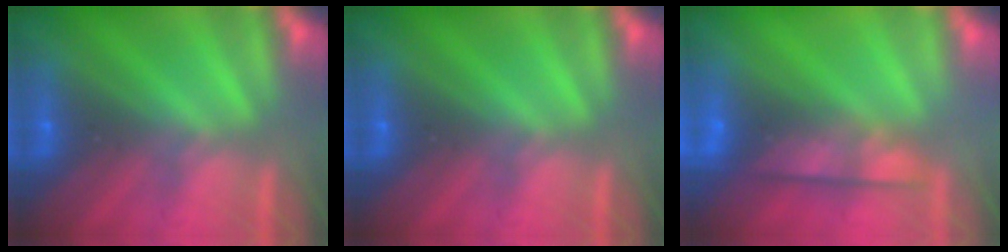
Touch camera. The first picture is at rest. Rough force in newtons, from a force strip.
{"total": 0.0}
{"total": 7.4}